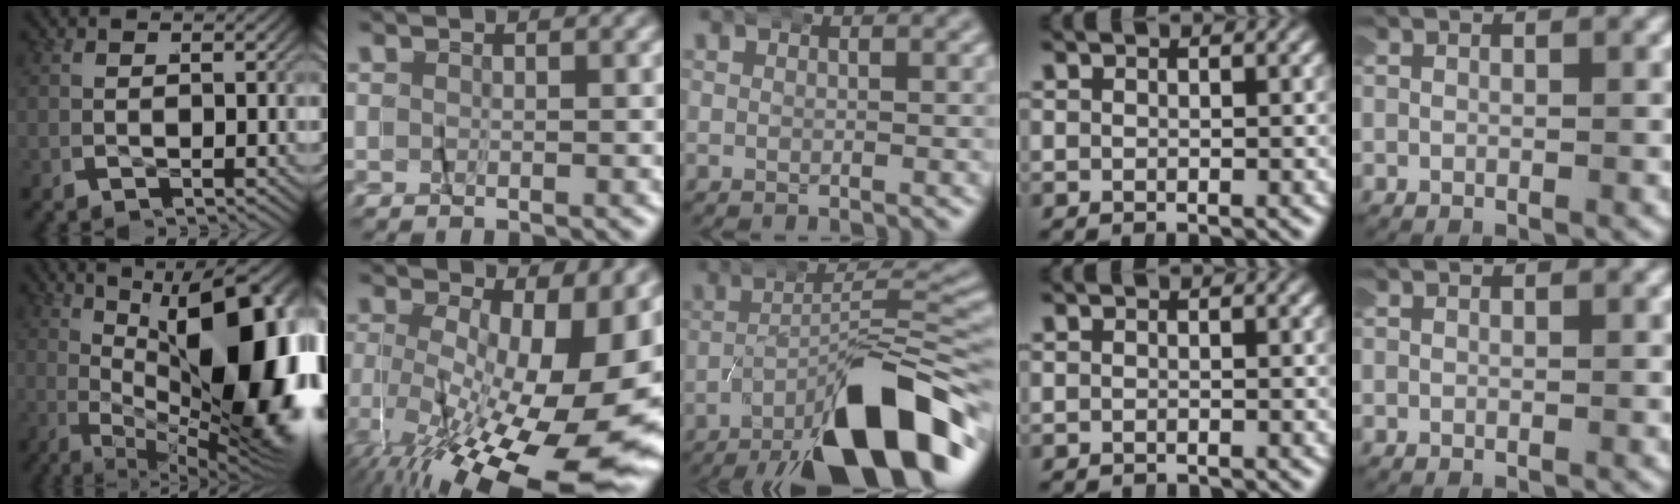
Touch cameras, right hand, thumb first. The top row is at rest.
{"thumb": {"total": 23.7, "force": [-0.5, 12.1, 20.4], "torque": [-0.287, -0.047, 0.025]}, "index": {"total": 12.6, "force": [-6.1, 3.7, 10.3], "torque": [-0.144, -0.045, -0.070]}, "middle": {"total": 12.3, "force": [-7.6, 2.8, 9.2], "torque": [-0.129, 0.004, -0.113]}, "ring": {"total": 1.0, "force": [-1.0, -0.2, -0.2], "torque": [0.004, -0.009, -0.013]}}